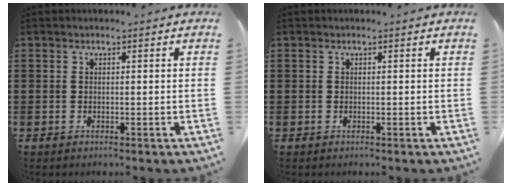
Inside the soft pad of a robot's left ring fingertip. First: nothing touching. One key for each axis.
{"total": 0.0}